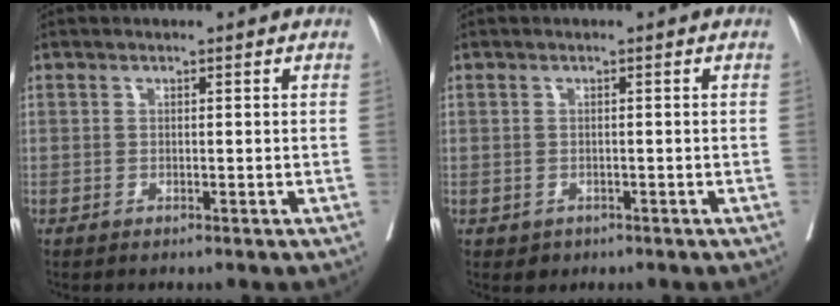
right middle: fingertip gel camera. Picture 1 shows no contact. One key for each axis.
{"total": 1.4, "fx": -0.7, "fy": 1.2, "fz": 0.3, "tx": -0.004, "ty": 0.002, "tz": -0.003}